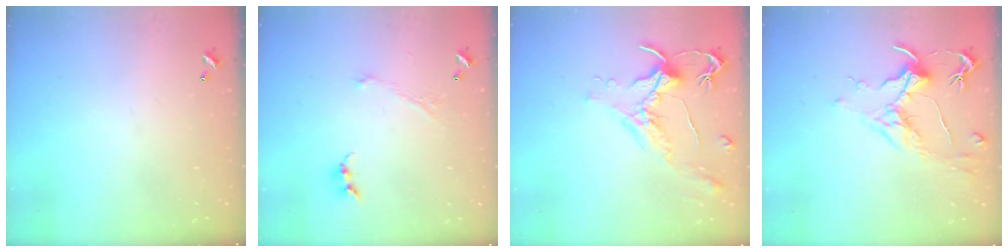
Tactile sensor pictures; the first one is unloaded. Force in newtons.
{"total": 1.1, "press": 1.0, "slide": 0.6}
{"total": 1.6, "press": 1.4, "slide": 0.7}
{"total": 1.7, "press": 1.5, "slide": 0.9}